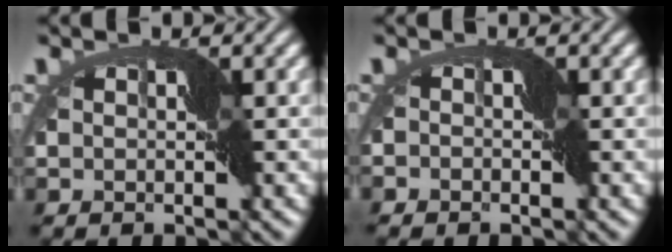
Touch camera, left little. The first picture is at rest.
{"total": 1.4, "force": [-1.3, 0.7, 0.2], "torque": [-0.008, 0.004, -0.024]}